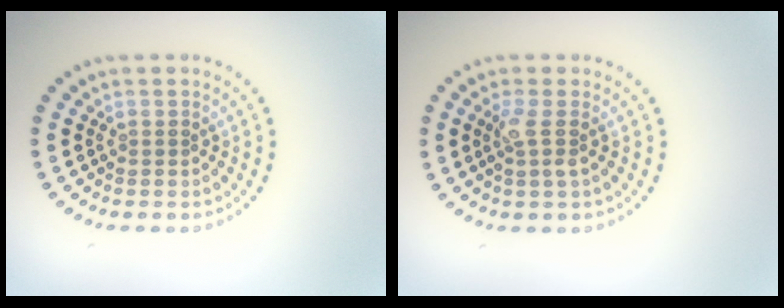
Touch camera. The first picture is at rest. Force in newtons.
{"total": 1.9, "press": 1.5, "slide": 1.1}